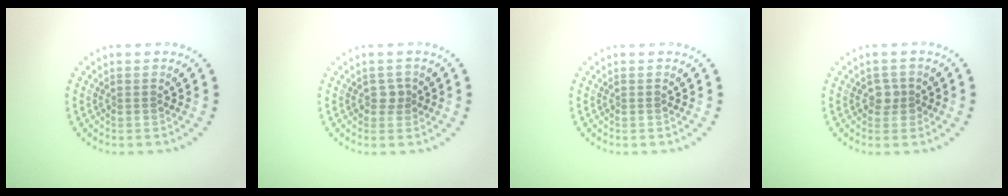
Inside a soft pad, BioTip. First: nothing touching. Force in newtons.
{"total": 1.3, "press": 1.1, "slide": 0.5}
{"total": 0.0}
{"total": 1.5, "press": 1.3, "slide": 0.8}